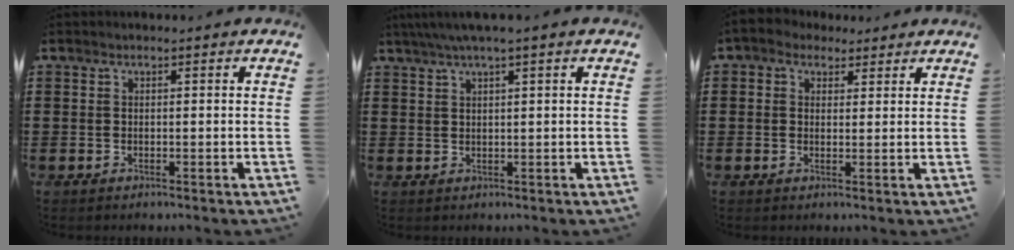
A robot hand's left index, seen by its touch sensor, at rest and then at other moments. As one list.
[{"total": 2.5, "force": [1.4, -0.1, 2.0], "torque": [-0.040, 0.002, 0.025]}, {"total": 2.2, "force": [1.3, 1.7, 0.5], "torque": [-0.019, 0.009, 0.022]}]